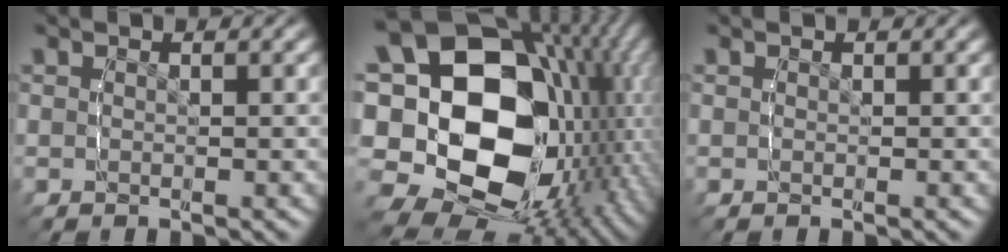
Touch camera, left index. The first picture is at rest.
{"total": 28.9, "force": [-3.7, 22.9, 17.3], "torque": [-0.329, -0.069, -0.066]}
{"total": 1.2, "force": [-0.4, 0.1, -1.1], "torque": [0.013, -0.002, -0.011]}